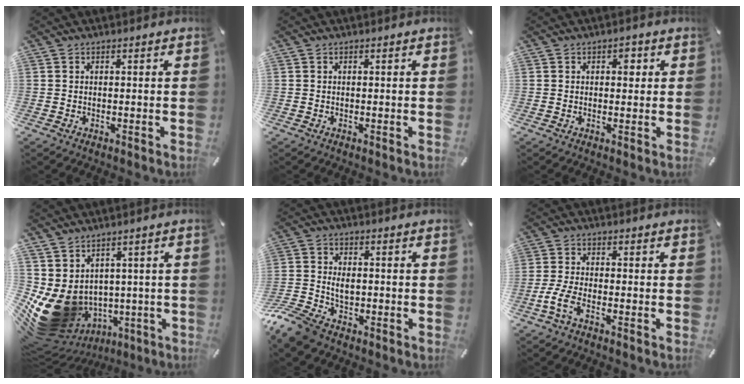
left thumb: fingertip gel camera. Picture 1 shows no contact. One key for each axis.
{"total": 0.0}
{"total": 2.6, "fx": 0.8, "fy": 1.7, "fz": 1.9, "tx": -0.016, "ty": -0.001, "tz": 0.006}
{"total": 13.1, "fx": 0.1, "fy": 11.5, "fz": 6.2, "tx": -0.135, "ty": -0.035, "tz": 0.015}
{"total": 8.1, "fx": -3.7, "fy": 5.3, "fz": 4.9, "tx": -0.112, "ty": 0.012, "tz": -0.070}
{"total": 5.5, "fx": -2.8, "fy": 1.9, "fz": 4.3, "tx": -0.102, "ty": -0.007, "tz": -0.053}